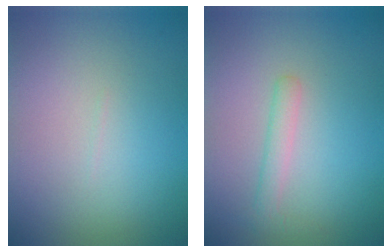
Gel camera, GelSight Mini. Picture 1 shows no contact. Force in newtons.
{"total": 1.6, "press": 1.6, "slide": 0.0}